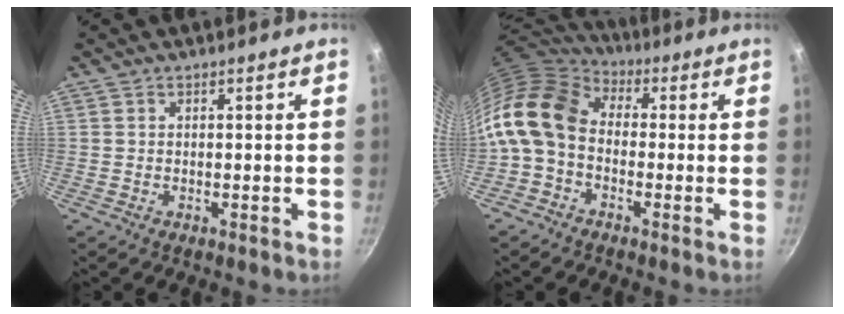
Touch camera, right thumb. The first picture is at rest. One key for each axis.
{"total": 14.0, "fx": -0.7, "fy": 10.2, "fz": 9.6, "tx": -0.176, "ty": 0.030, "tz": -0.036}